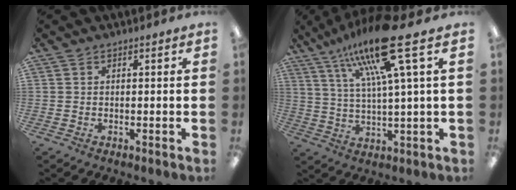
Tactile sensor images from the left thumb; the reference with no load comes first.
{"total": 19.3, "force": [11.6, 2.8, 15.2], "torque": [-0.283, -0.043, 0.179]}